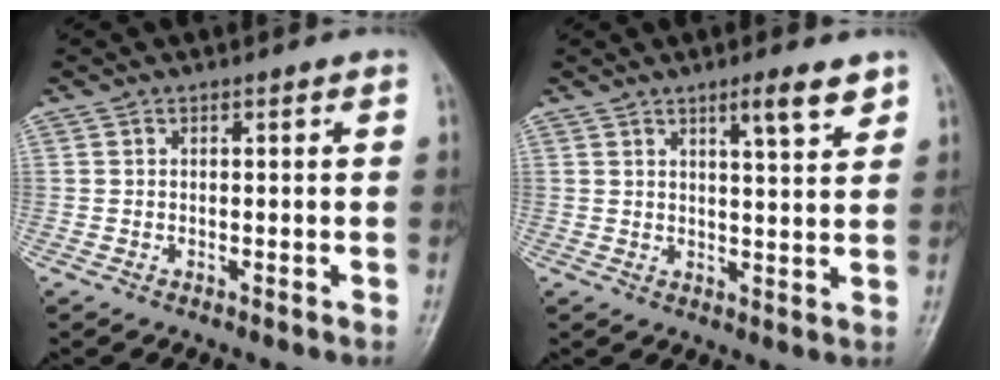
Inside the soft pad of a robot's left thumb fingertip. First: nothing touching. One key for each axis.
{"total": 5.4, "fx": 3.6, "fy": 0.9, "fz": 4.0, "tx": -0.050, "ty": -0.024, "tz": 0.055}